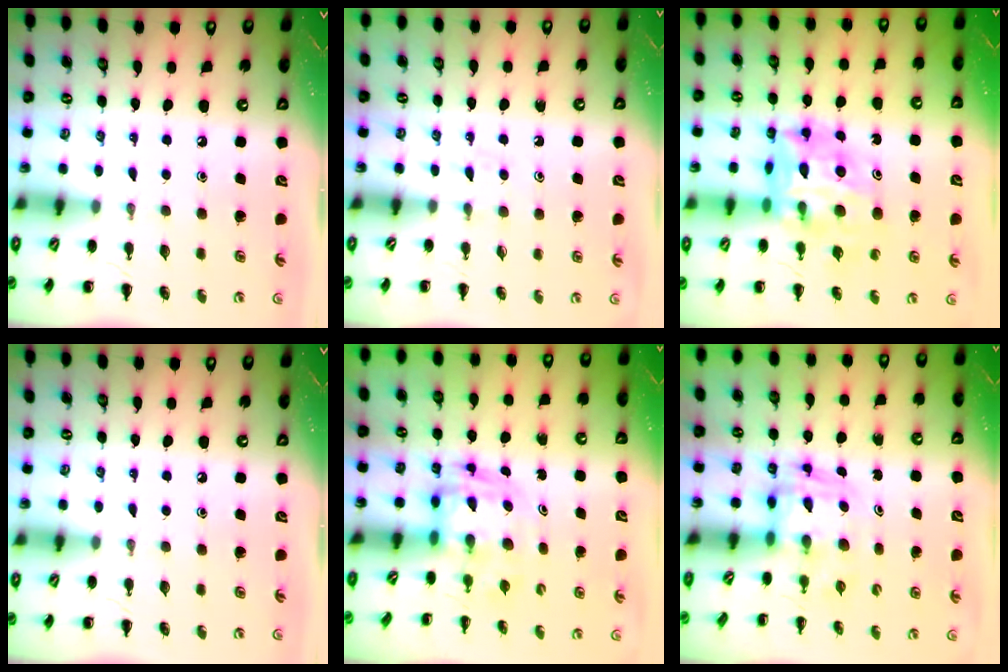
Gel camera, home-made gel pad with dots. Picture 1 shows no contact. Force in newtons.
{"total": 2.9, "press": 2.7, "slide": 1.2}
{"total": 11.9, "press": 11.3, "slide": 3.5}
{"total": 0.0}
{"total": 3.5, "press": 3.4, "slide": 0.6}
{"total": 3.6, "press": 3.6, "slide": 0.6}